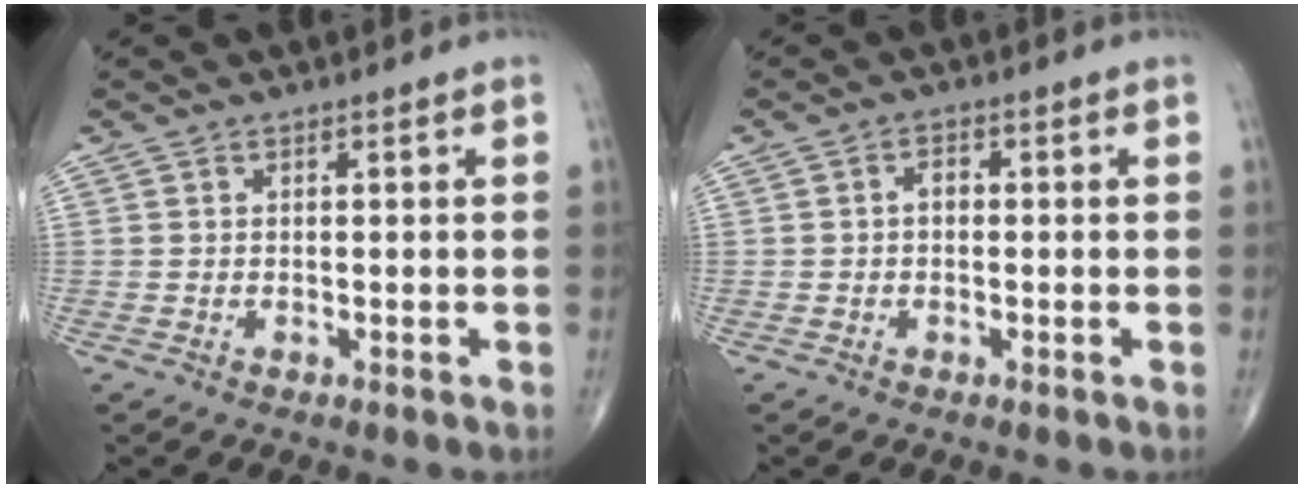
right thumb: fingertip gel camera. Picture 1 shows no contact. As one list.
[{"total": 1.9, "force": [-0.2, 1.3, 1.3], "torque": [-0.012, 0.011, -0.008]}]